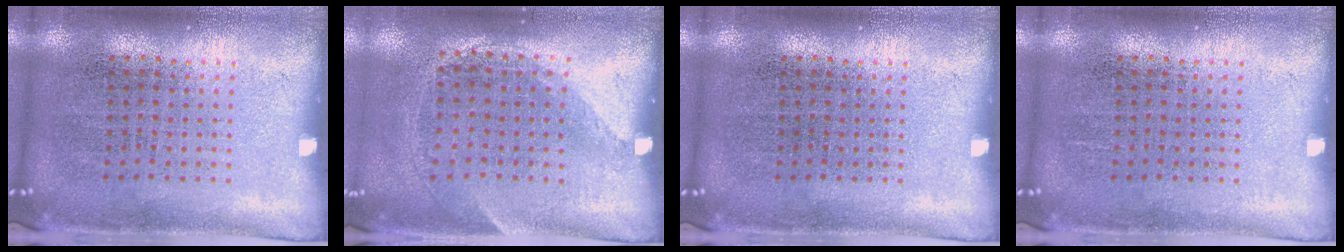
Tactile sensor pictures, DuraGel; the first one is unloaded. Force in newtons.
{"total": 1.4, "press": 0.9, "slide": 1.0}
{"total": 0.0}
{"total": 0.0}